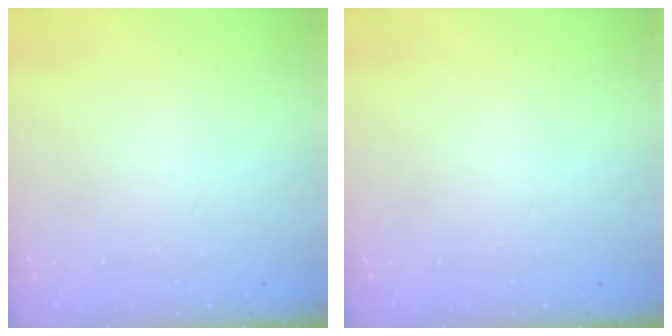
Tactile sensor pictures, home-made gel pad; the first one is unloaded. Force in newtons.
{"total": 0.0}